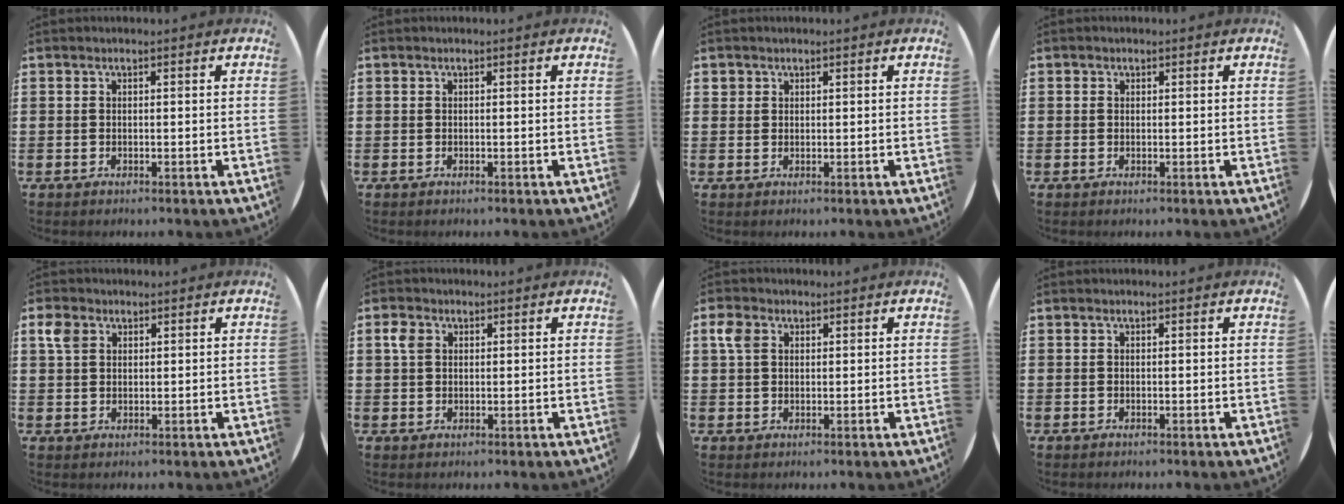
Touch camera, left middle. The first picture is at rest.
{"total": 0.0}
{"total": 0.9, "force": [0.7, 0.6, -0.1], "torque": [0.009, -0.001, 0.013]}
{"total": 0.0}
{"total": 3.1, "force": [2.0, 2.1, 1.2], "torque": [-0.021, 0.005, 0.034]}
{"total": 2.4, "force": [1.1, 1.8, 1.1], "torque": [-0.017, 0.005, 0.019]}
{"total": 3.1, "force": [1.6, 2.1, 1.6], "torque": [-0.027, 0.006, 0.028]}
{"total": 0.0}